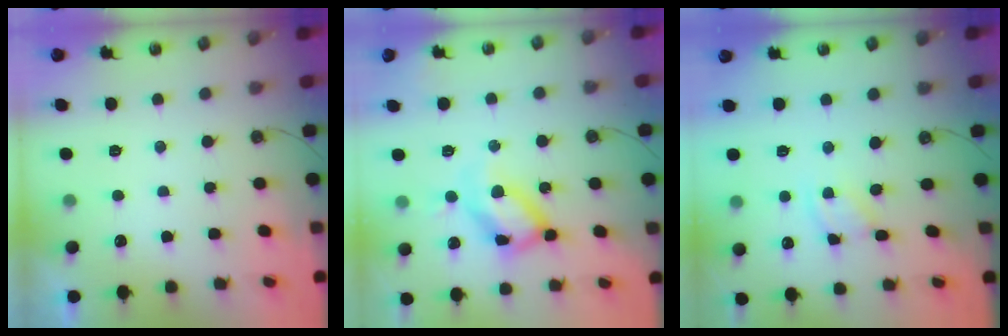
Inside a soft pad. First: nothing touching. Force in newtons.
{"total": 16.0, "press": 15.9, "slide": 1.0}
{"total": 2.5, "press": 2.4, "slide": 0.3}